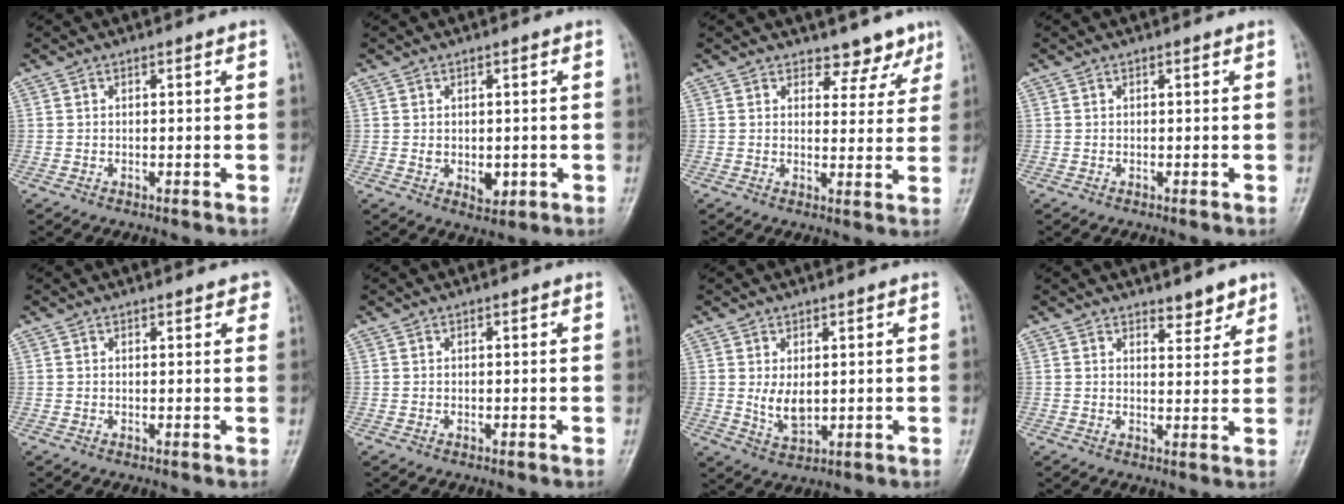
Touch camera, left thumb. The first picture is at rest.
{"total": 3.9, "force": [-0.5, 2.6, 2.8], "torque": [-0.027, -0.006, 0.001]}
{"total": 5.0, "force": [4.1, 2.8, 0.8], "torque": [0.022, -0.032, 0.044]}
{"total": 0.0}
{"total": 3.0, "force": [2.0, 1.2, 1.9], "torque": [-0.004, -0.001, 0.020]}
{"total": 0.0}
{"total": 4.8, "force": [0.6, 2.8, 3.9], "torque": [-0.058, -0.015, 0.022]}
{"total": 3.9, "force": [3.1, 1.6, 1.6], "torque": [-0.001, -0.023, 0.045]}